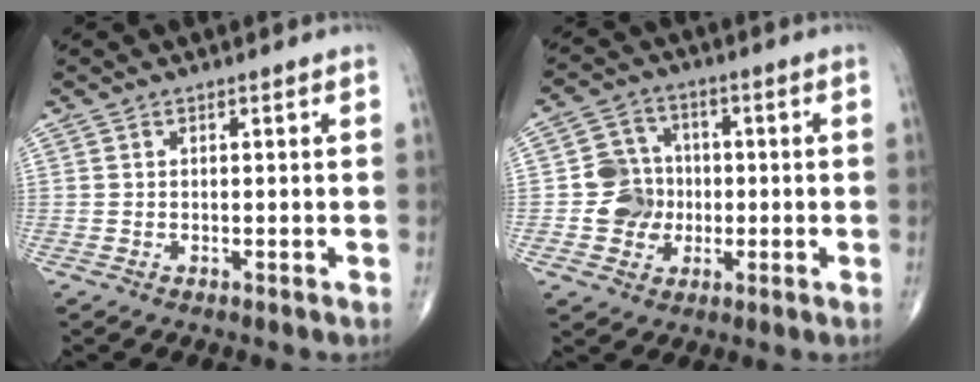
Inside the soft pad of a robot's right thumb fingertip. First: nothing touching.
{"total": 7.9, "force": [-1.0, 7.3, 2.7], "torque": [-0.010, 0.014, -0.021]}